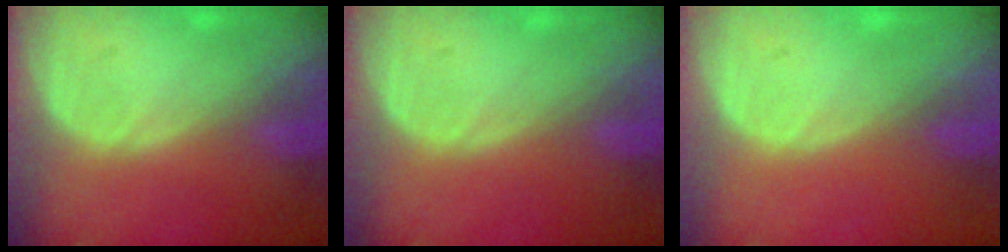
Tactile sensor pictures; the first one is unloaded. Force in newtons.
{"total": 0.0}
{"total": 0.0}